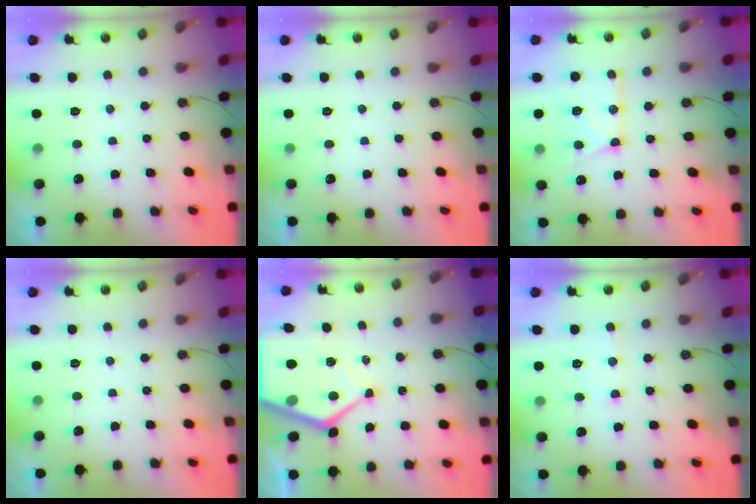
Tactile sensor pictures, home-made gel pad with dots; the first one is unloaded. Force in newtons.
{"total": 0.0}
{"total": 15.5, "press": 15.5, "slide": 1.2}
{"total": 0.0}
{"total": 13.0, "press": 12.9, "slide": 1.3}
{"total": 6.4, "press": 6.4, "slide": 0.3}